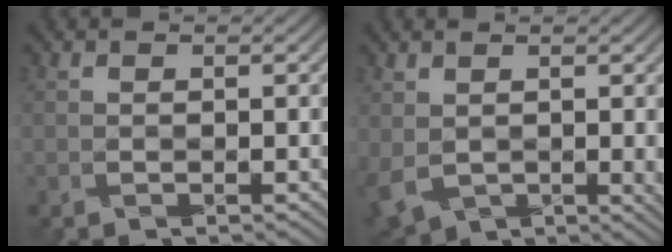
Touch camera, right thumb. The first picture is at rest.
{"total": 5.9, "force": [-0.1, 4.1, 4.3], "torque": [-0.111, -0.031, 0.023]}